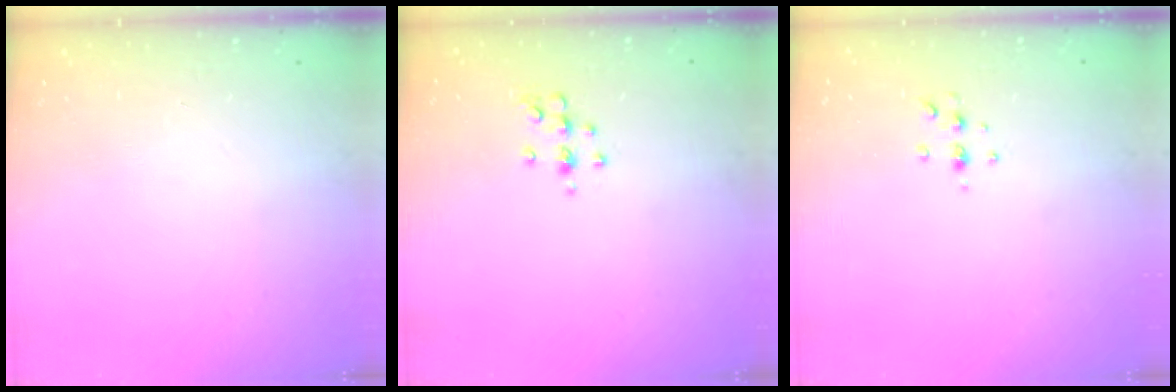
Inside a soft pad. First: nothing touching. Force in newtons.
{"total": 6.5, "press": 6.4, "slide": 1.2}
{"total": 4.1, "press": 3.7, "slide": 1.7}